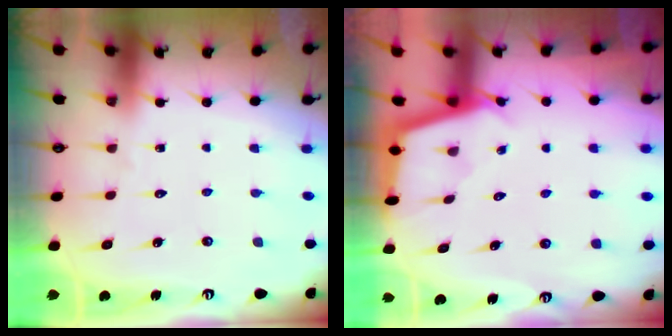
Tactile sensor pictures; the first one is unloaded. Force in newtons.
{"total": 2.5, "press": 2.4, "slide": 0.3}